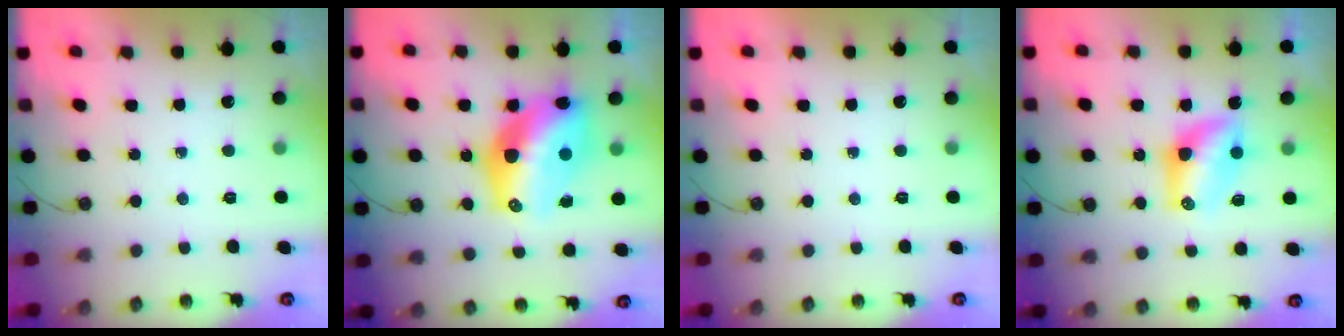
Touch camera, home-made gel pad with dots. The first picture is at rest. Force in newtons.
{"total": 16.5, "press": 16.3, "slide": 3.0}
{"total": 0.0}
{"total": 9.8, "press": 8.8, "slide": 4.4}